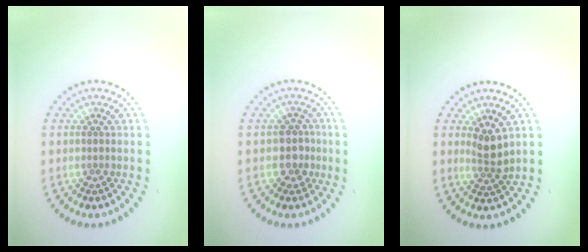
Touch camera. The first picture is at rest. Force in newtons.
{"total": 2.2, "press": 1.9, "slide": 1.1}
{"total": 2.1, "press": 1.8, "slide": 1.2}